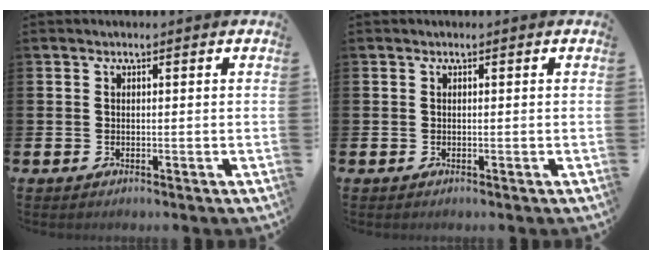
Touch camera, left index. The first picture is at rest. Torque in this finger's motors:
{"motor_torque": [0.00, 0.00, 0.00, 0.00]}